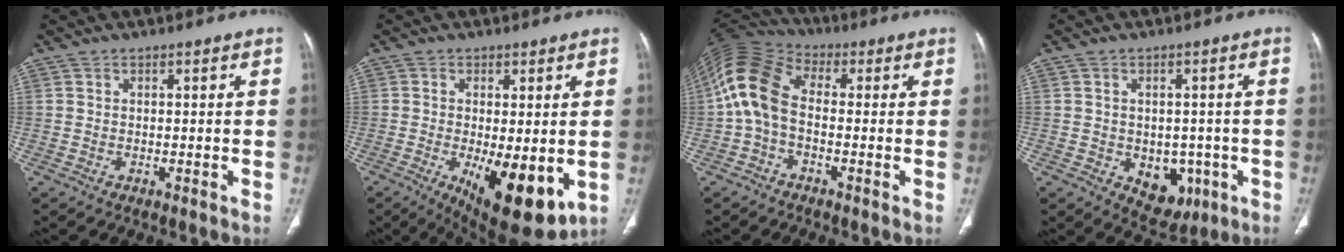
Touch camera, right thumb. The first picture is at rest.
{"total": 13.4, "force": [-3.0, 5.1, 12.0], "torque": [-0.174, -0.027, -0.029]}
{"total": 11.3, "force": [-0.7, 7.2, 8.7], "torque": [-0.180, 0.031, -0.028]}
{"total": 7.7, "force": [-2.1, 5.7, 4.8], "torque": [-0.026, 0.009, -0.013]}